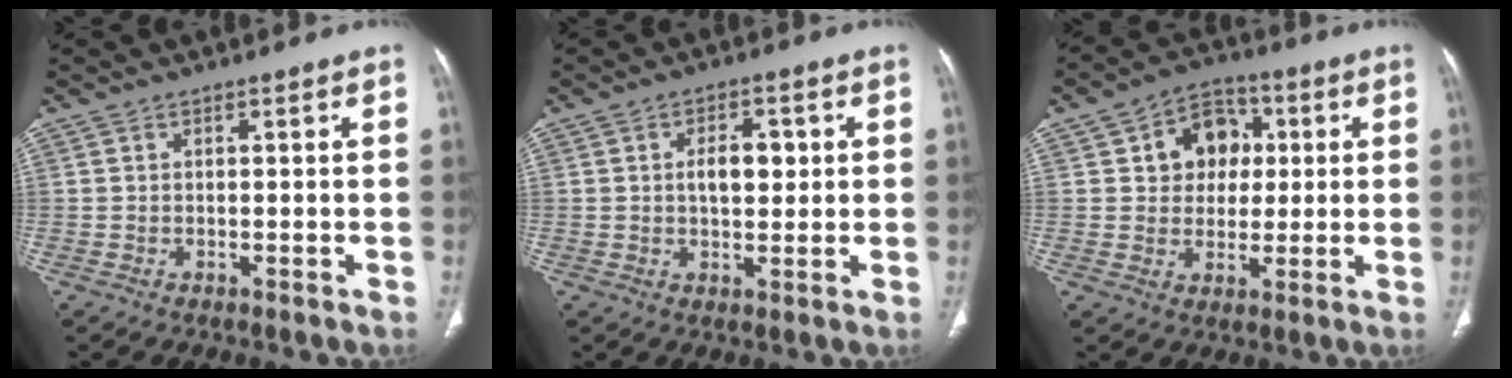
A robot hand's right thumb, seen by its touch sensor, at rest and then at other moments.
{"total": 5.7, "force": [0.9, 3.3, 4.6], "torque": [-0.057, 0.002, 0.012]}
{"total": 10.4, "force": [2.3, 8.4, 5.8], "torque": [-0.040, 0.007, 0.033]}